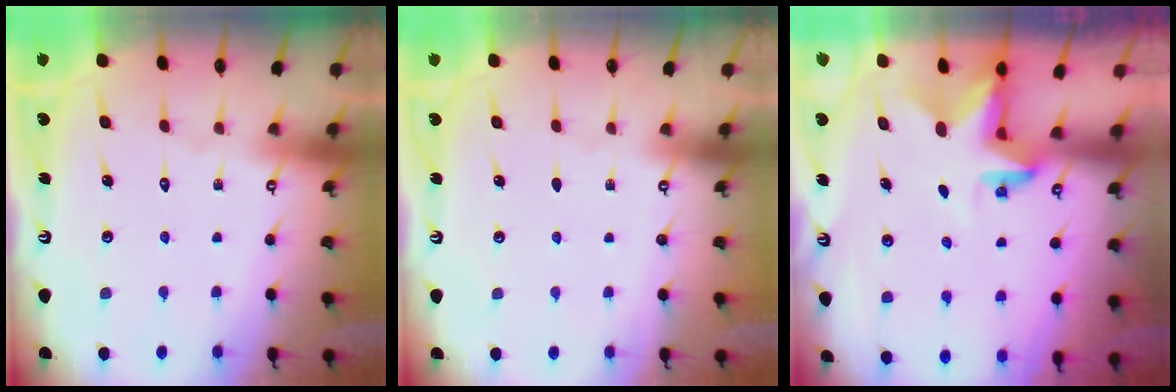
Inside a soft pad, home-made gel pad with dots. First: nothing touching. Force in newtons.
{"total": 0.0}
{"total": 3.1, "press": 3.1, "slide": 0.2}